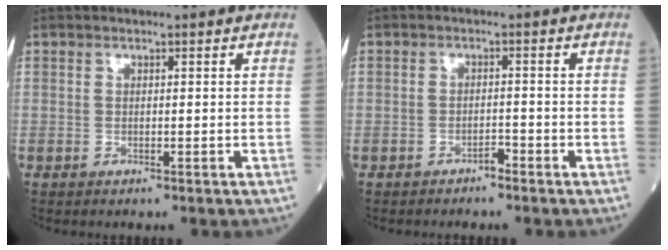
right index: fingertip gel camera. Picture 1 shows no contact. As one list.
[{"total": 1.4, "force": [-1.2, 0.5, 0.5], "torque": [-0.003, 0.004, -0.020]}]